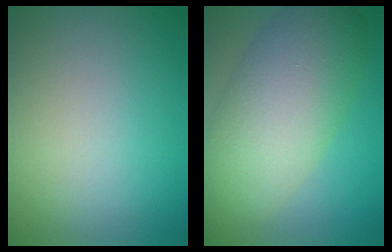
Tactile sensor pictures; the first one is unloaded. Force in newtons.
{"total": 8.6, "press": 8.6, "slide": 0.6}